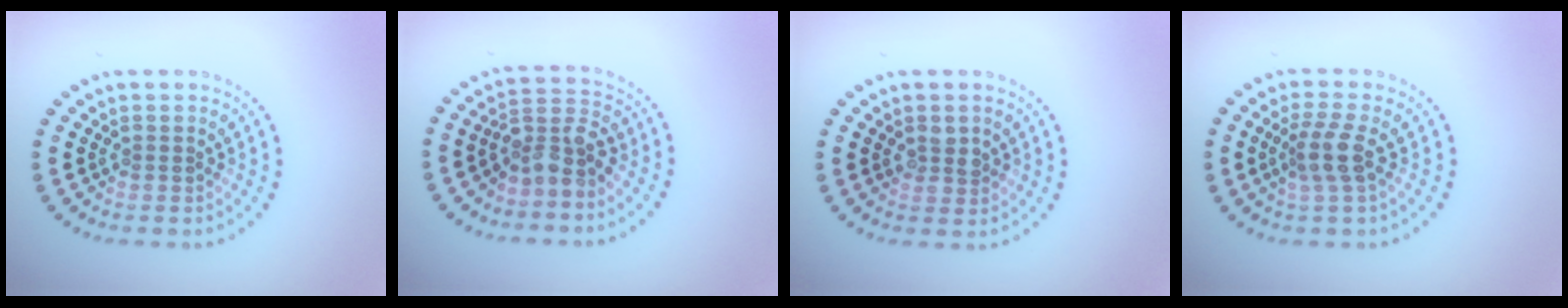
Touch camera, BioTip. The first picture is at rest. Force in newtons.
{"total": 3.6, "press": 3.2, "slide": 1.7}
{"total": 1.8, "press": 1.8, "slide": 0.3}
{"total": 2.7, "press": 2.2, "slide": 1.6}